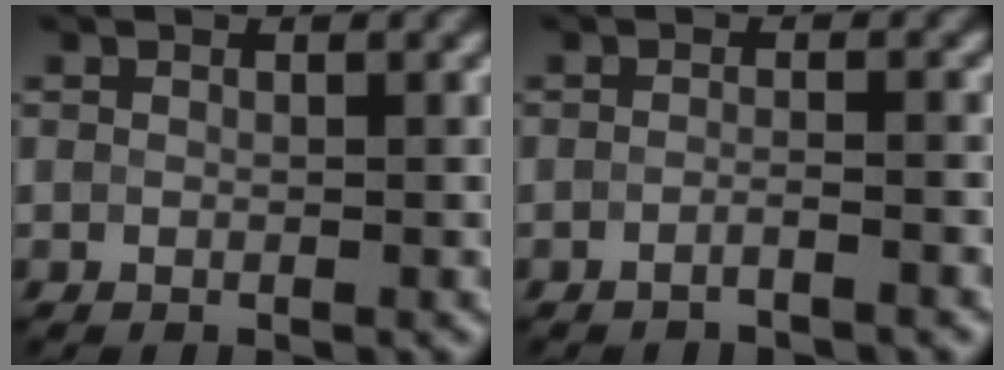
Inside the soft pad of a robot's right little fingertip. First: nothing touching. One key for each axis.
{"total": 1.6, "fx": -1.6, "fy": -0.1, "fz": 0.1, "tx": 0.005, "ty": -0.001, "tz": -0.031}